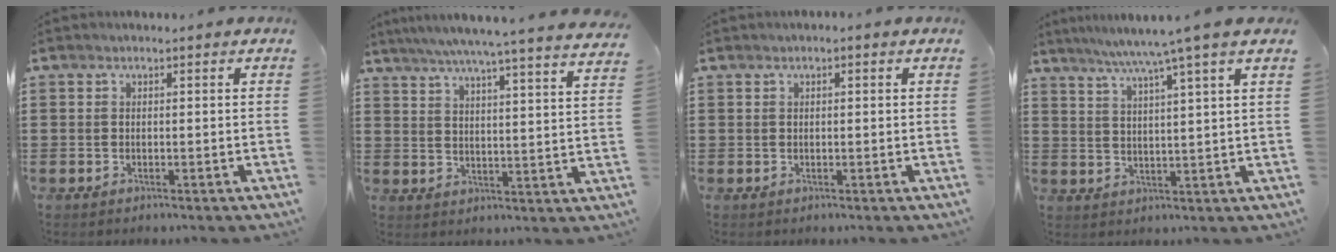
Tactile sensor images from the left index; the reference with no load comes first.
{"total": 5.9, "force": [5.1, -0.9, 2.7], "torque": [-0.072, -0.035, 0.084]}
{"total": 0.5, "force": [0.1, 0.2, 0.5], "torque": [-0.010, 0.000, 0.003]}
{"total": 6.6, "force": [4.8, -1.3, 4.3], "torque": [-0.097, -0.020, 0.077]}